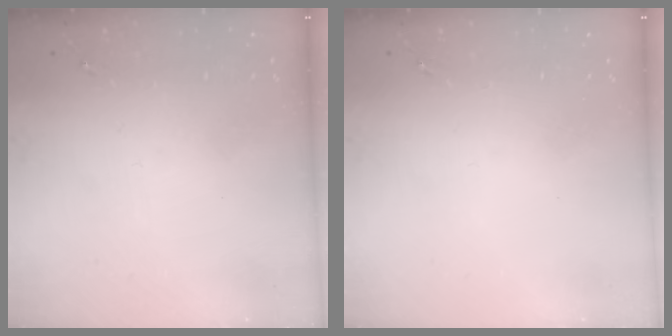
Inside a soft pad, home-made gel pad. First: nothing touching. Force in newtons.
{"total": 0.0}